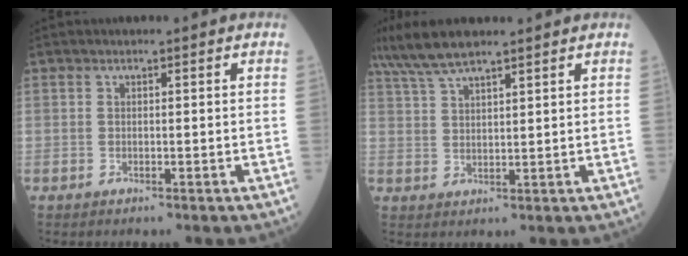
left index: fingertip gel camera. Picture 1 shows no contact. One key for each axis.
{"total": 8.7, "fx": 7.1, "fy": 1.2, "fz": 4.9, "tx": -0.091, "ty": 0.034, "tz": 0.133}